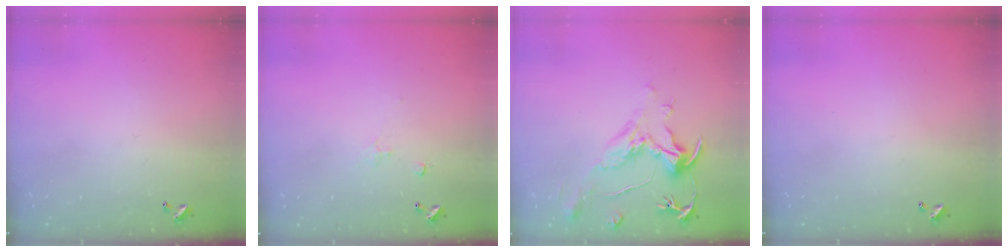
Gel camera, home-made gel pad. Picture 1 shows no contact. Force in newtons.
{"total": 1.1, "press": 0.9, "slide": 0.5}
{"total": 2.2, "press": 1.7, "slide": 1.4}
{"total": 0.0}